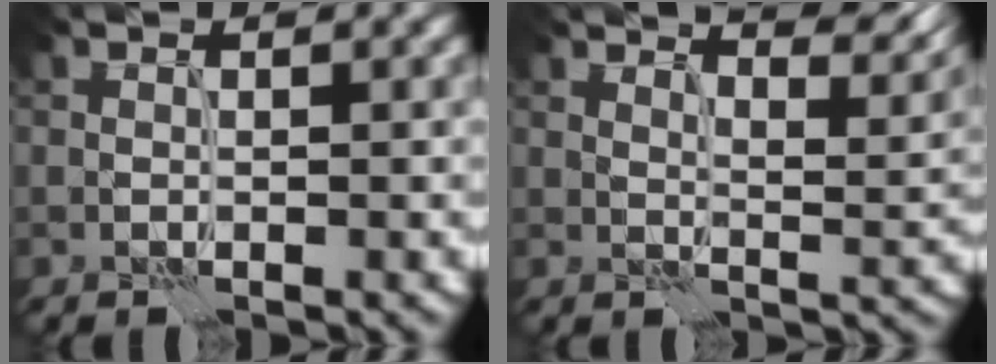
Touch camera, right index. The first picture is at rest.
{"total": 8.9, "force": [7.2, 2.0, 4.8], "torque": [-0.054, 0.018, 0.073]}